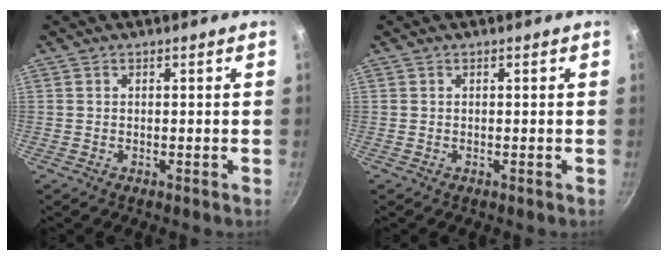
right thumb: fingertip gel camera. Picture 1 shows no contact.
{"total": 0.0}